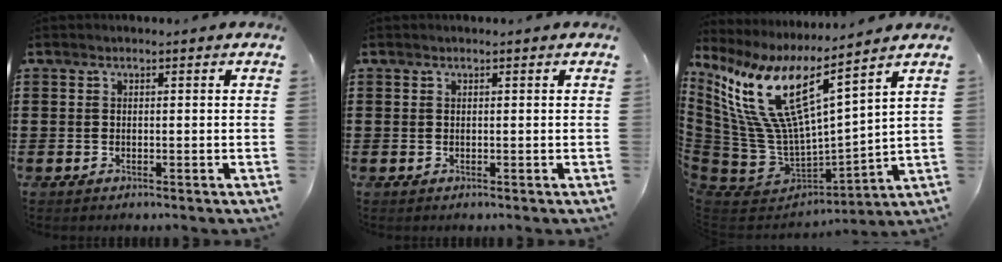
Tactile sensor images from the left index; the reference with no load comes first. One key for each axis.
{"total": 0.0}
{"total": 13.5, "fx": 7.7, "fy": 4.3, "fz": 10.2, "tx": -0.252, "ty": -0.063, "tz": 0.127}